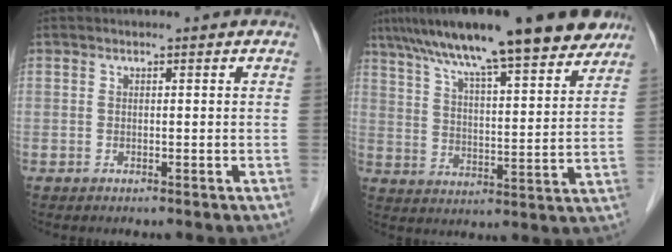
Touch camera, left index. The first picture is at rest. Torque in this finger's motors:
{"motor_torque": [0.76, -0.69, 1.05, 0.21]}